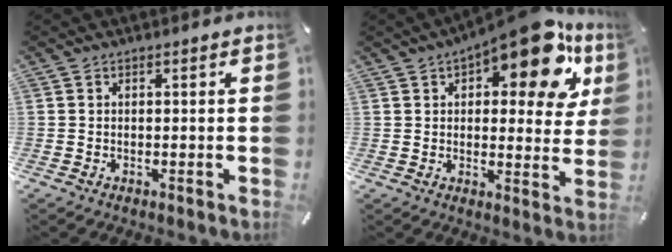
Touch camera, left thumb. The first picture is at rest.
{"total": 17.5, "force": [10.2, 7.1, 12.4], "torque": [-0.160, -0.062, 0.163]}